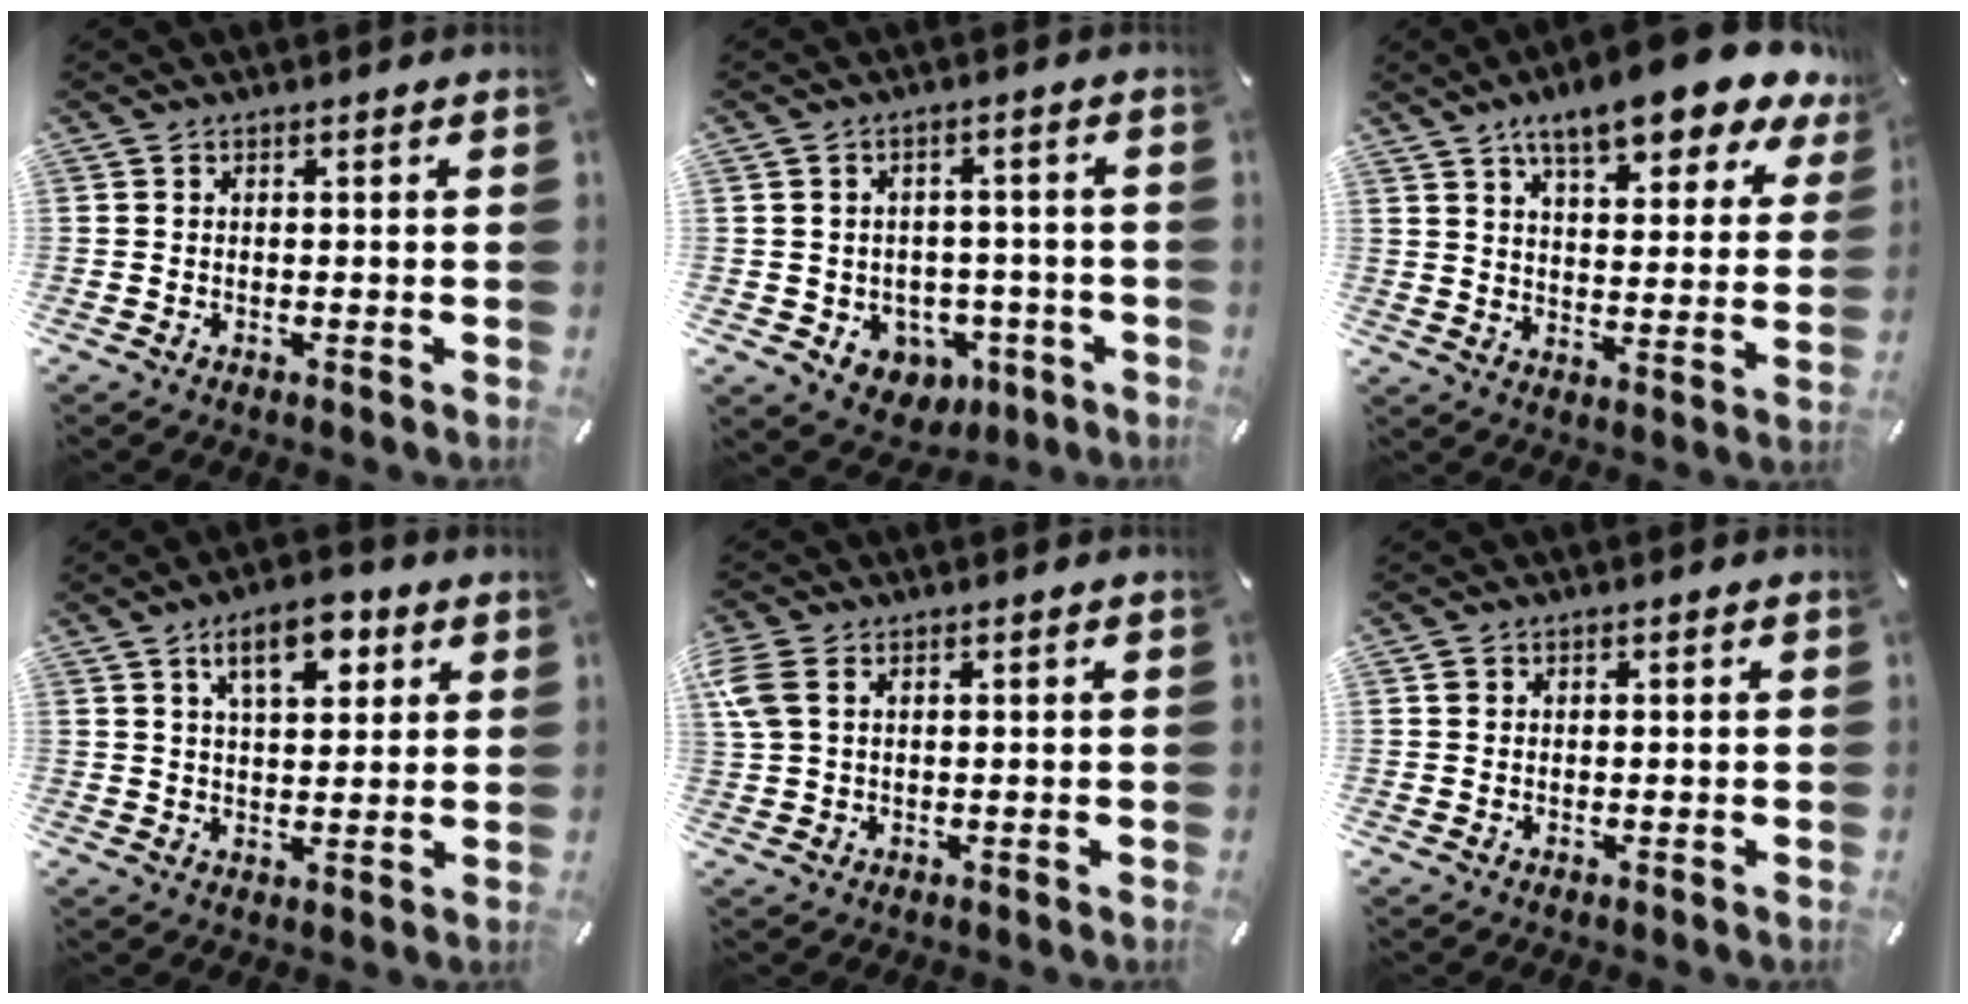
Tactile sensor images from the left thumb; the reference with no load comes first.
{"total": 6.0, "force": [-0.4, 5.8, 1.5], "torque": [-0.024, -0.002, 0.001]}
{"total": 13.2, "force": [10.0, 4.5, 7.4], "torque": [-0.111, -0.062, 0.168]}
{"total": 10.5, "force": [5.2, 5.2, 7.5], "torque": [-0.109, -0.007, 0.086]}
{"total": 5.2, "force": [2.0, 3.4, 3.4], "torque": [-0.084, 0.001, 0.037]}
{"total": 1.0, "force": [0.4, 0.9, 0.2], "torque": [0.004, 0.001, 0.005]}